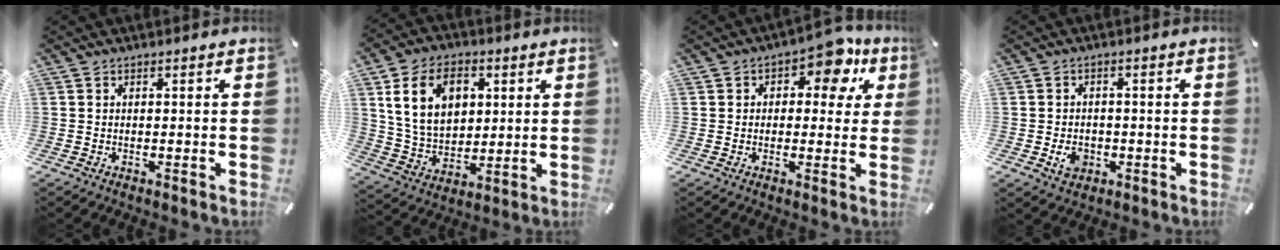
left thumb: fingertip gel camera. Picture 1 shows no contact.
{"total": 13.8, "force": [4.6, 10.1, 8.2], "torque": [-0.165, 0.003, 0.084]}
{"total": 9.3, "force": [4.7, 5.4, 5.9], "torque": [-0.064, -0.027, 0.075]}
{"total": 3.7, "force": [-1.0, 3.1, 1.9], "torque": [-0.029, 0.001, -0.018]}